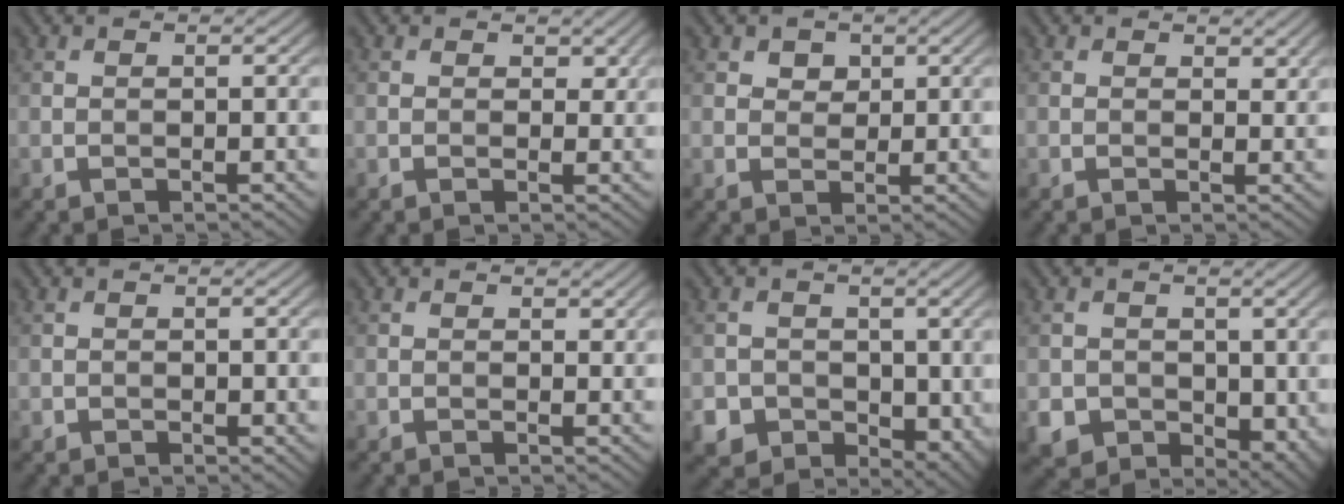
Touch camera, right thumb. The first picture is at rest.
{"total": 1.6, "force": [0.8, 1.1, 0.8], "torque": [-0.014, -0.005, 0.012]}
{"total": 2.5, "force": [1.3, 1.9, 1.1], "torque": [-0.023, -0.004, 0.018]}
{"total": 1.6, "force": [1.1, 0.8, 0.9], "torque": [-0.013, -0.003, 0.019]}
{"total": 0.7, "force": [0.1, 0.7, 0.3], "torque": [-0.005, -0.005, 0.004]}
{"total": 0.9, "force": [0.7, 0.5, 0.5], "torque": [-0.006, -0.002, 0.012]}
{"total": 6.3, "force": [-0.4, 5.7, 2.8], "torque": [-0.064, -0.031, -0.007]}
{"total": 6.5, "force": [0.0, 5.6, 3.3], "torque": [-0.077, -0.037, 0.008]}